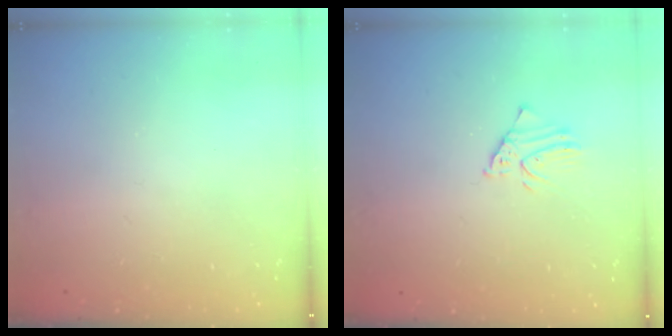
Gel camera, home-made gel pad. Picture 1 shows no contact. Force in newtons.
{"total": 2.2, "press": 2.2, "slide": 0.1}